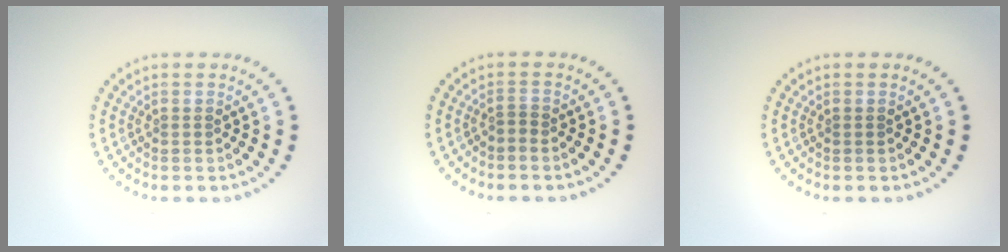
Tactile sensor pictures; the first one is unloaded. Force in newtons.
{"total": 0.7, "press": 0.3, "slide": 0.6}
{"total": 0.0}